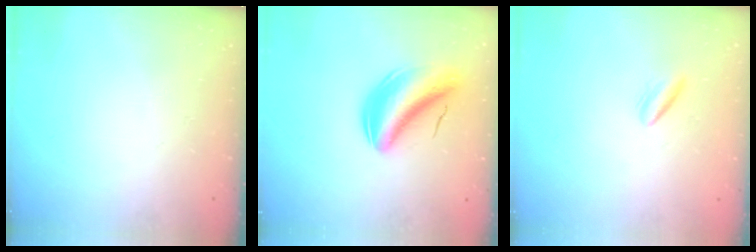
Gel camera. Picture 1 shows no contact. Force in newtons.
{"total": 5.9, "press": 5.5, "slide": 2.2}
{"total": 2.1, "press": 1.9, "slide": 0.9}